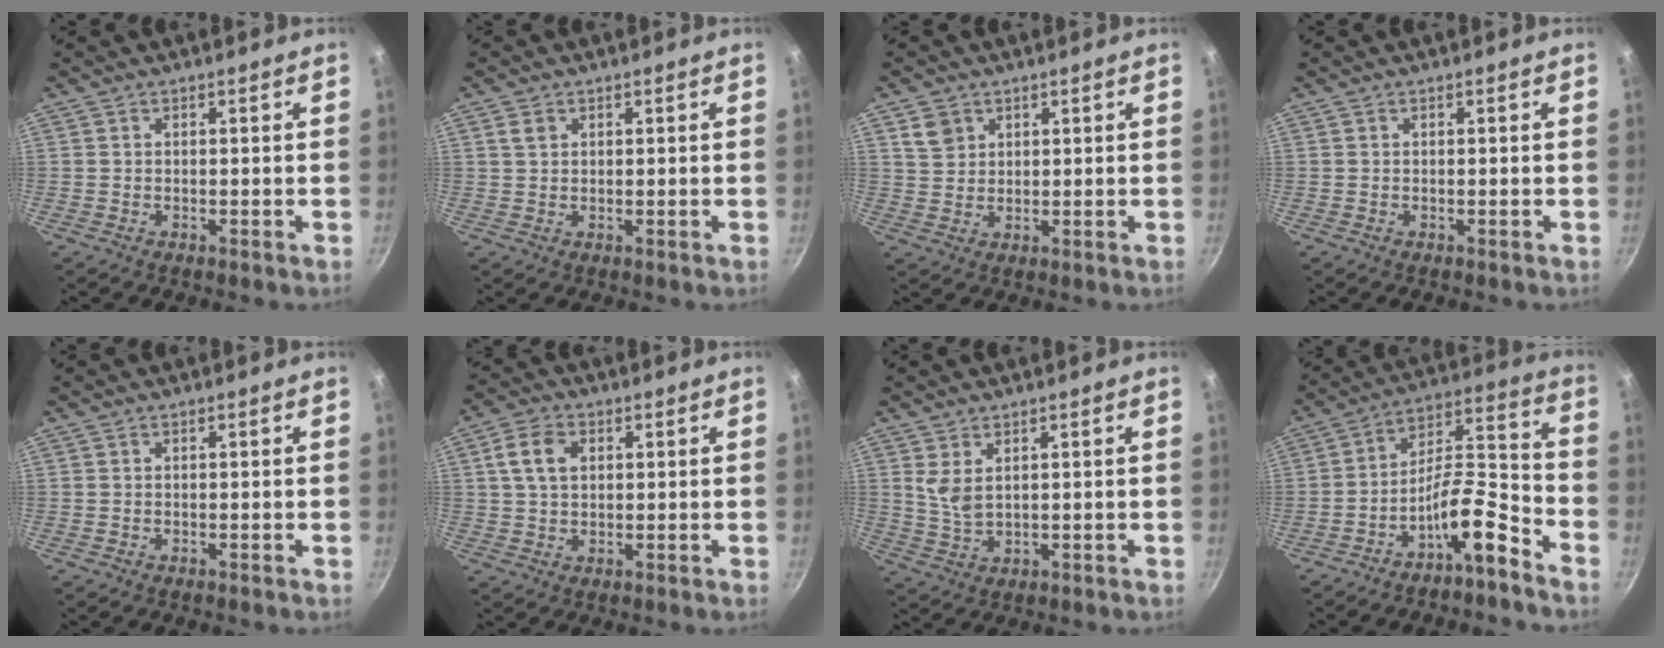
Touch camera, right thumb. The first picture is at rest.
{"total": 2.1, "force": [1.0, 1.5, 1.1], "torque": [-0.015, -0.001, 0.019]}
{"total": 4.2, "force": [2.1, 3.4, 1.5], "torque": [-0.012, 0.000, 0.043]}
{"total": 0.0}
{"total": 0.0}
{"total": 6.5, "force": [1.8, 4.5, 4.3], "torque": [-0.070, 0.006, 0.030]}
{"total": 4.0, "force": [1.7, 2.0, 3.0], "torque": [-0.056, -0.019, 0.038]}
{"total": 11.4, "force": [-7.5, 2.9, 8.1], "torque": [-0.133, 0.086, -0.128]}